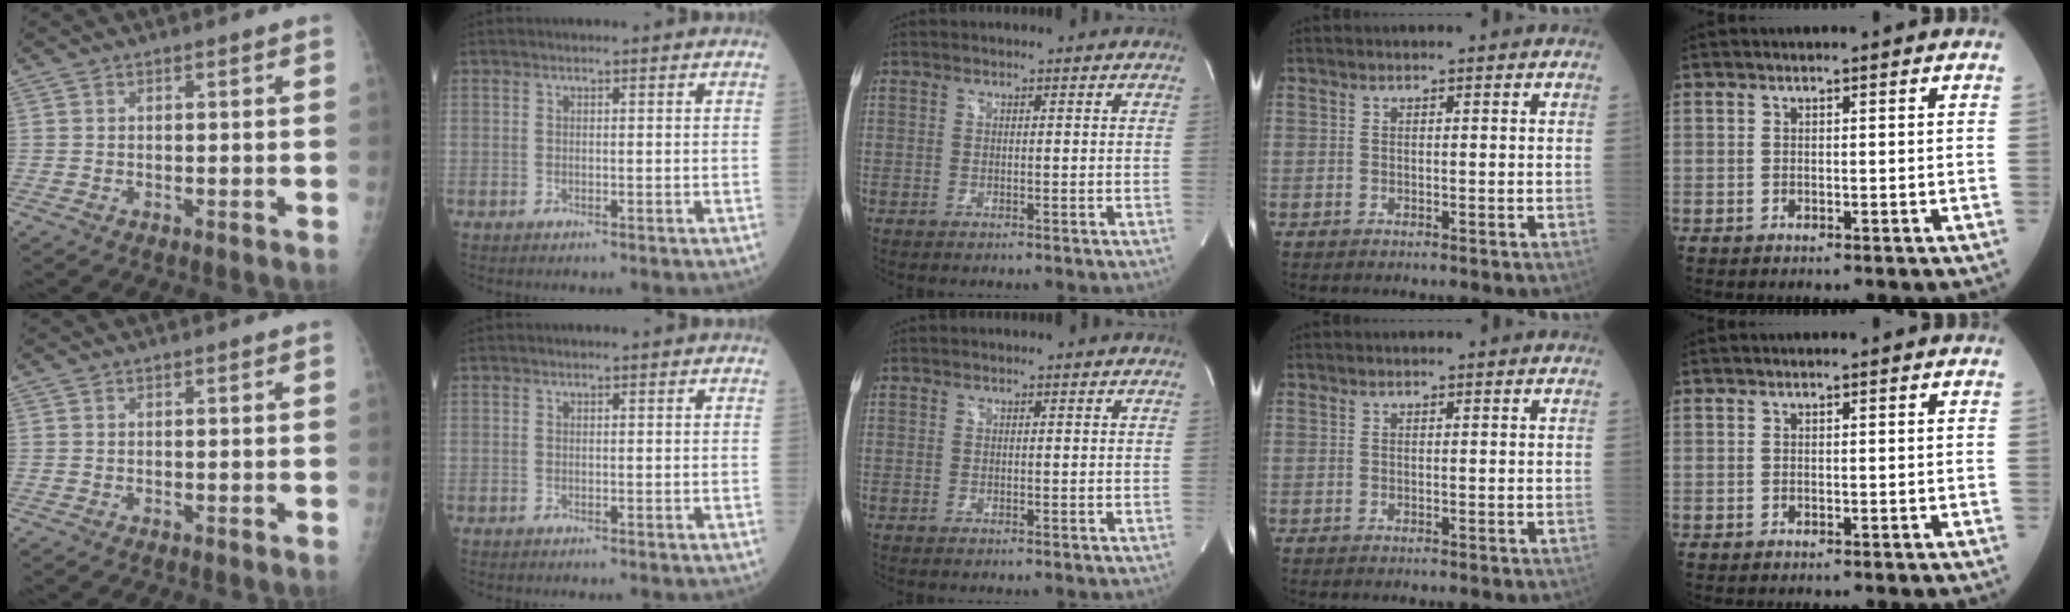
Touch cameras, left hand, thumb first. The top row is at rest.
{}